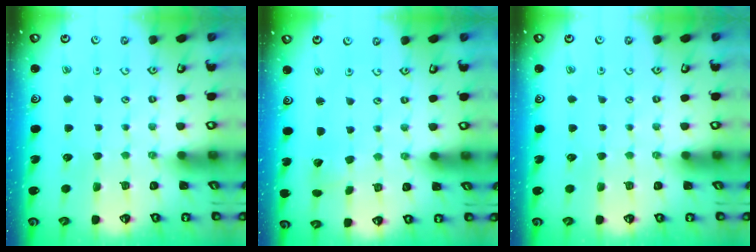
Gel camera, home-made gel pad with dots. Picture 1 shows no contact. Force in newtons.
{"total": 1.3, "press": 1.3, "slide": 0.0}
{"total": 0.0}